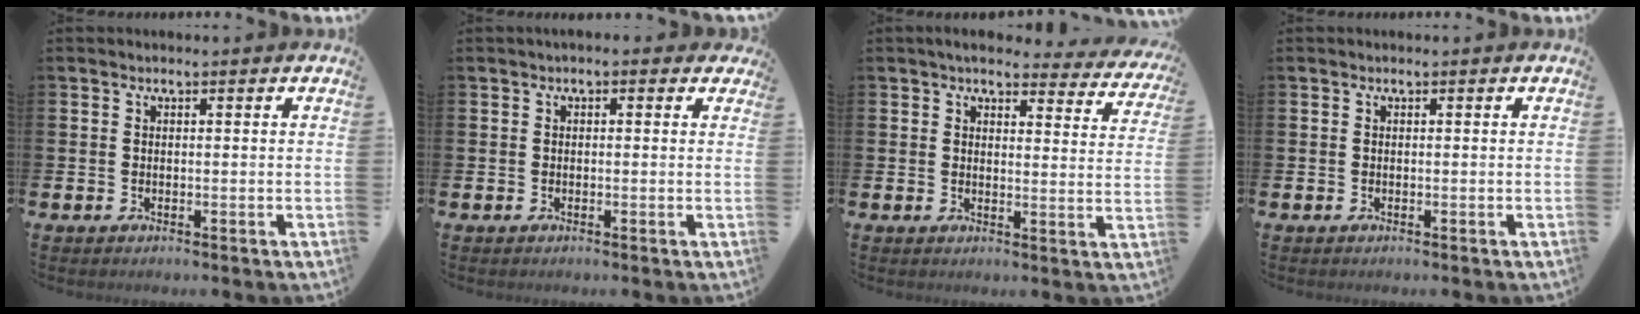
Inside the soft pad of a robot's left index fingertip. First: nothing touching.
{"total": 0.7, "force": [-0.1, 0.5, 0.5], "torque": [-0.012, 0.009, -0.003]}
{"total": 4.3, "force": [3.9, 1.3, 1.1], "torque": [-0.024, -0.026, 0.065]}
{"total": 0.0}